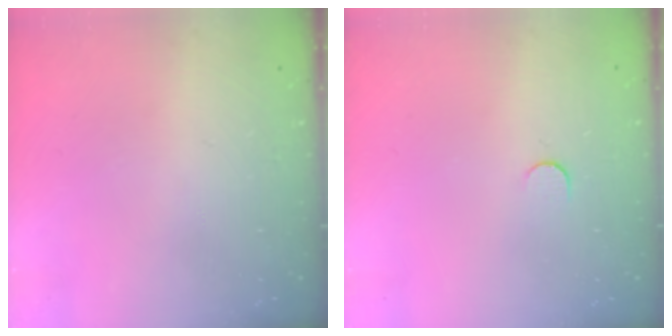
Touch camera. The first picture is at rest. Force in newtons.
{"total": 4.9, "press": 4.9, "slide": 0.5}